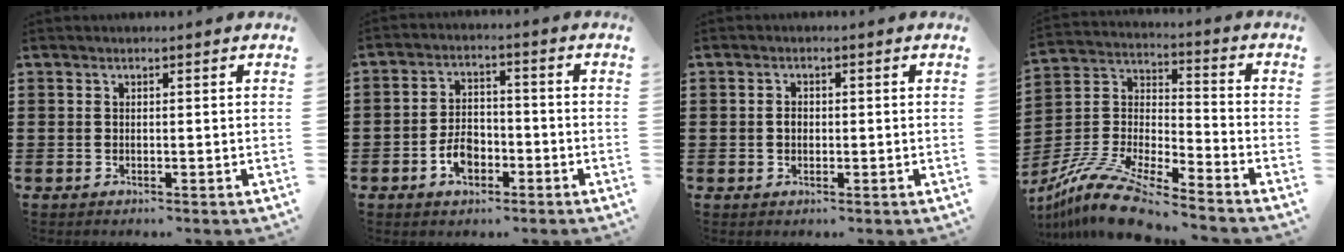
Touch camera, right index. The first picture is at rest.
{"total": 5.1, "force": [-2.4, 3.1, 3.2], "torque": [-0.070, 0.004, -0.047]}
{"total": 1.5, "force": [-0.1, 1.1, 1.0], "torque": [-0.021, 0.005, -0.004]}
{"total": 11.6, "force": [-10.4, 1.4, 5.0], "torque": [-0.117, 0.019, -0.212]}